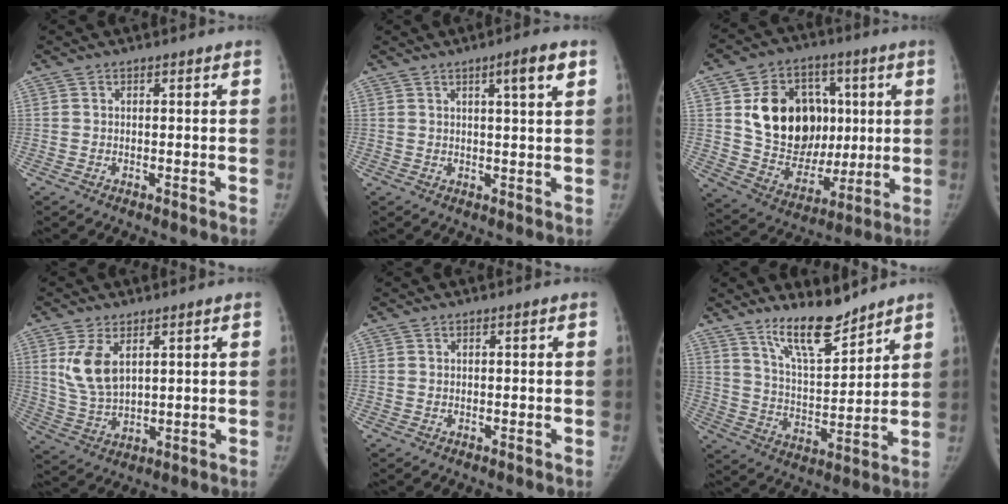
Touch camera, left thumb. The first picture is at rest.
{"total": 5.0, "force": [2.4, 0.4, 4.3], "torque": [-0.058, -0.006, 0.035]}
{"total": 20.4, "force": [3.7, 15.9, 12.4], "torque": [-0.155, -0.002, 0.078]}
{"total": 7.9, "force": [3.1, 4.2, 5.9], "torque": [-0.104, -0.012, 0.073]}
{"total": 0.0}
{"total": 11.3, "force": [9.2, 2.8, 5.9], "torque": [-0.081, -0.070, 0.170]}